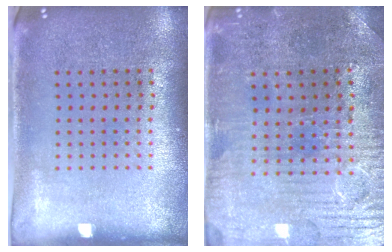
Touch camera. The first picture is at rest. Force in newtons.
{"total": 1.7, "press": 1.7, "slide": 0.5}